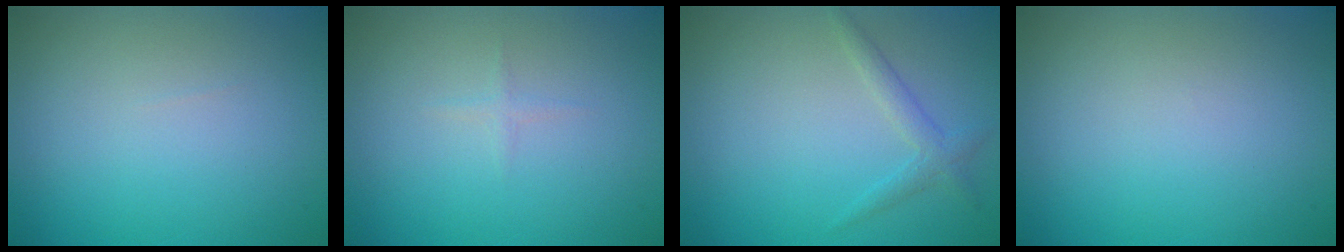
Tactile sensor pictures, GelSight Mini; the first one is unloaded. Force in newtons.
{"total": 0.6, "press": 0.6, "slide": 0.0}
{"total": 1.6, "press": 1.6, "slide": 0.1}
{"total": 0.0}